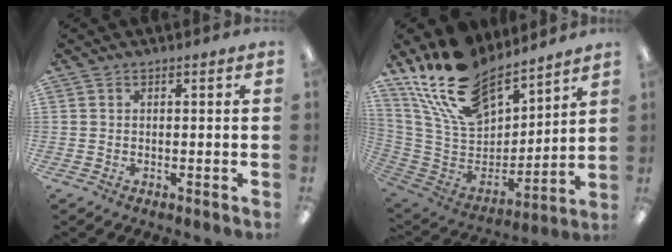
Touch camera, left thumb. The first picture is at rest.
{"total": 23.3, "force": [17.0, 11.3, 11.1], "torque": [-0.220, -0.096, 0.316]}